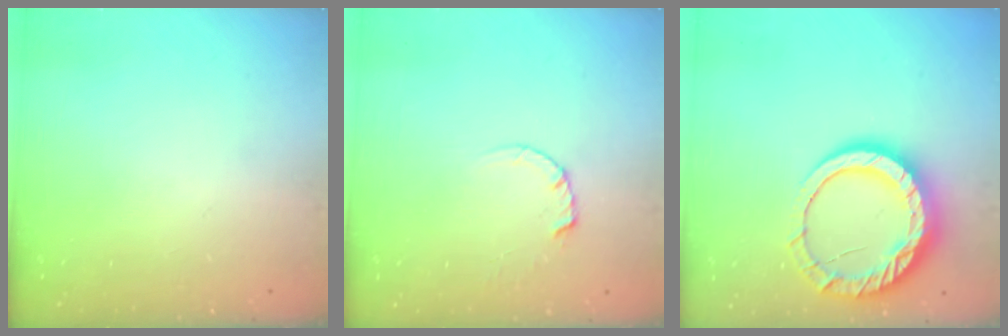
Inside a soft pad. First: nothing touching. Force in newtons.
{"total": 2.4, "press": 2.4, "slide": 0.3}
{"total": 16.2, "press": 16.1, "slide": 1.2}